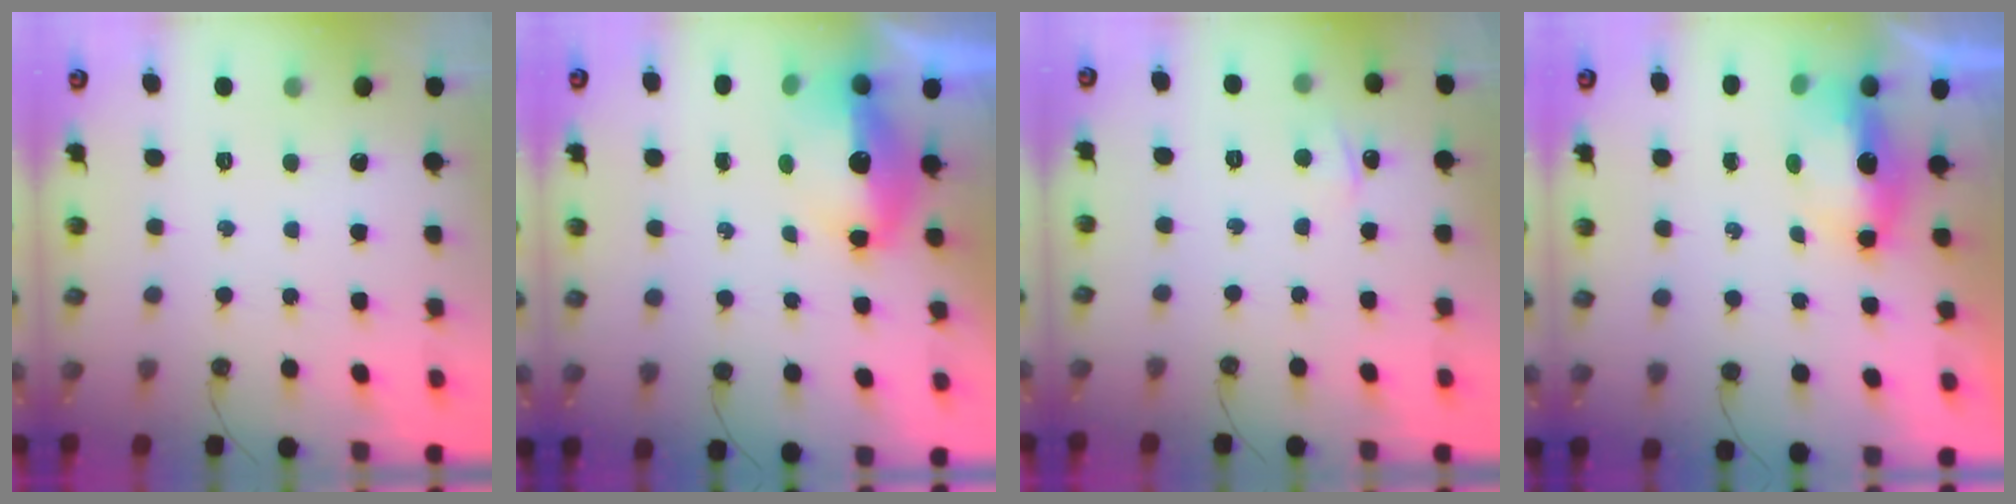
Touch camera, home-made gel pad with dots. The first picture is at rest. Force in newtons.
{"total": 11.5, "press": 11.4, "slide": 1.3}
{"total": 2.4, "press": 2.4, "slide": 0.4}
{"total": 6.8, "press": 6.7, "slide": 1.1}